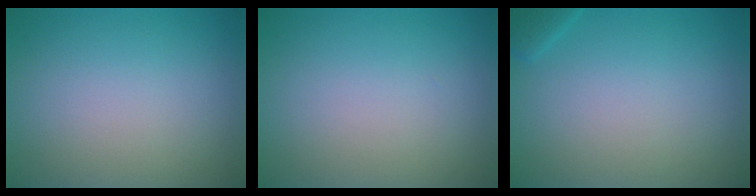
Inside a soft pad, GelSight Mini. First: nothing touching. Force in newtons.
{"total": 0.0}
{"total": 1.1, "press": 1.1, "slide": 0.1}